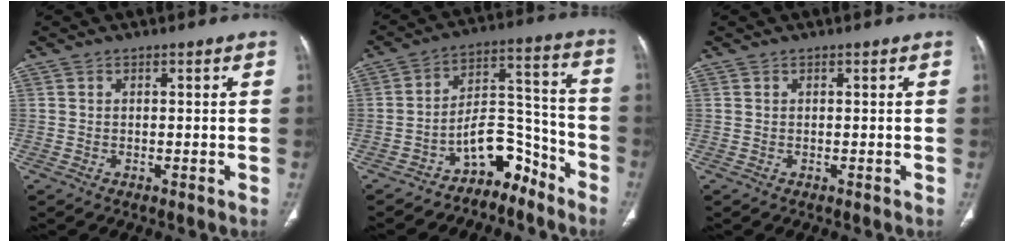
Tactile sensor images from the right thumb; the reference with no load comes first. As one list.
[{"total": 9.9, "force": [-7.6, 5.2, 3.6], "torque": [-0.018, 0.117, -0.130]}, {"total": 0.0}]